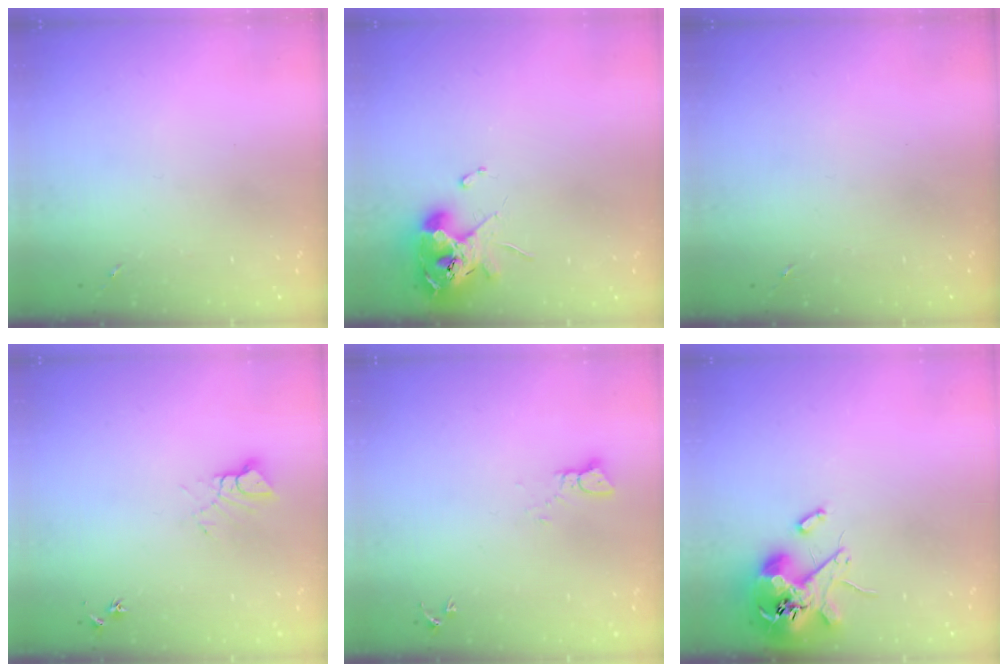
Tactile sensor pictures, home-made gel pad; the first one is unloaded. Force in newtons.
{"total": 10.9, "press": 10.8, "slide": 1.8}
{"total": 0.0}
{"total": 6.0, "press": 6.0, "slide": 0.4}
{"total": 2.4, "press": 2.4, "slide": 0.2}
{"total": 12.3, "press": 12.2, "slide": 1.9}